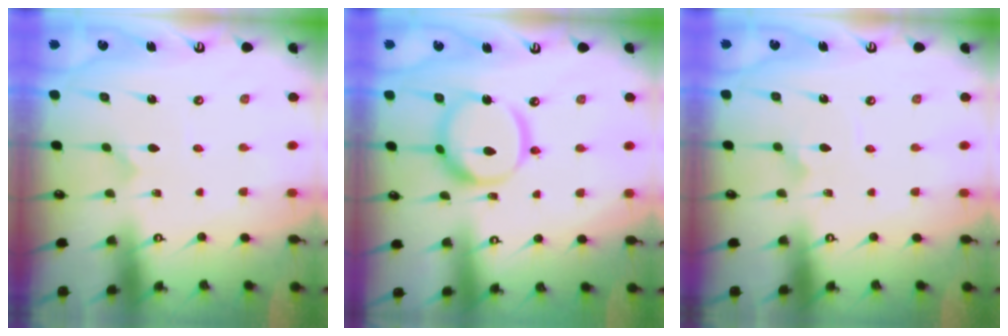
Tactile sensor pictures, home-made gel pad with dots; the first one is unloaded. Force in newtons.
{"total": 14.8, "press": 14.7, "slide": 1.3}
{"total": 2.0, "press": 2.0, "slide": 0.1}